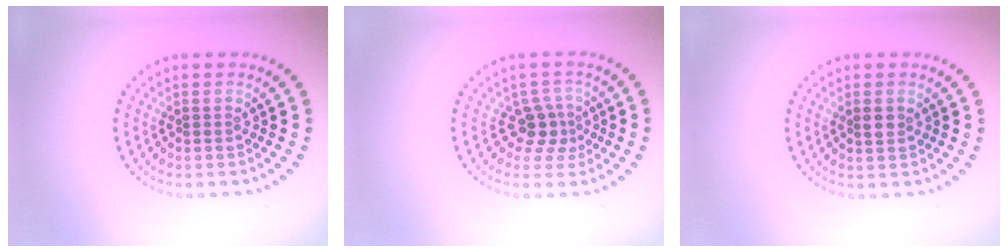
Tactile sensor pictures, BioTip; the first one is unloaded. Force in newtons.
{"total": 2.5, "press": 1.7, "slide": 1.8}
{"total": 1.0, "press": 1.0, "slide": 0.4}